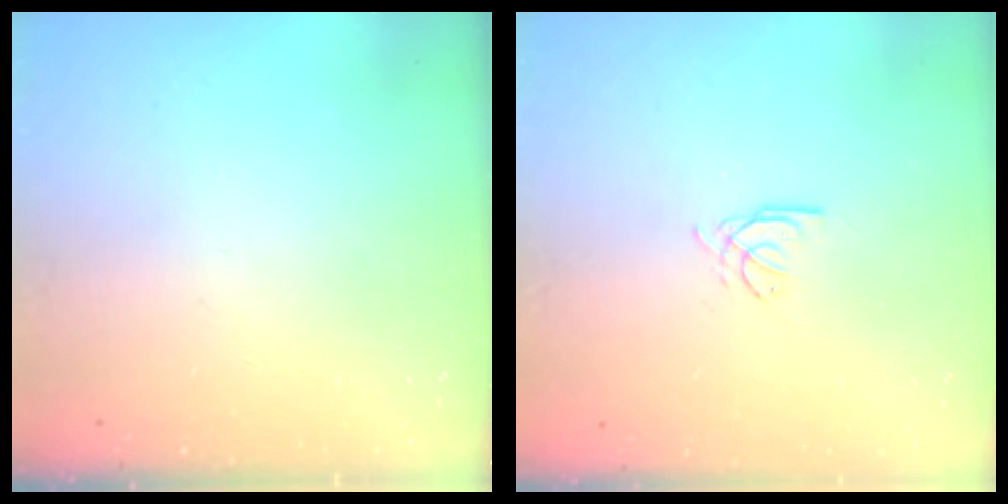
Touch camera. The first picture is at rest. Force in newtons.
{"total": 2.4, "press": 2.4, "slide": 0.1}